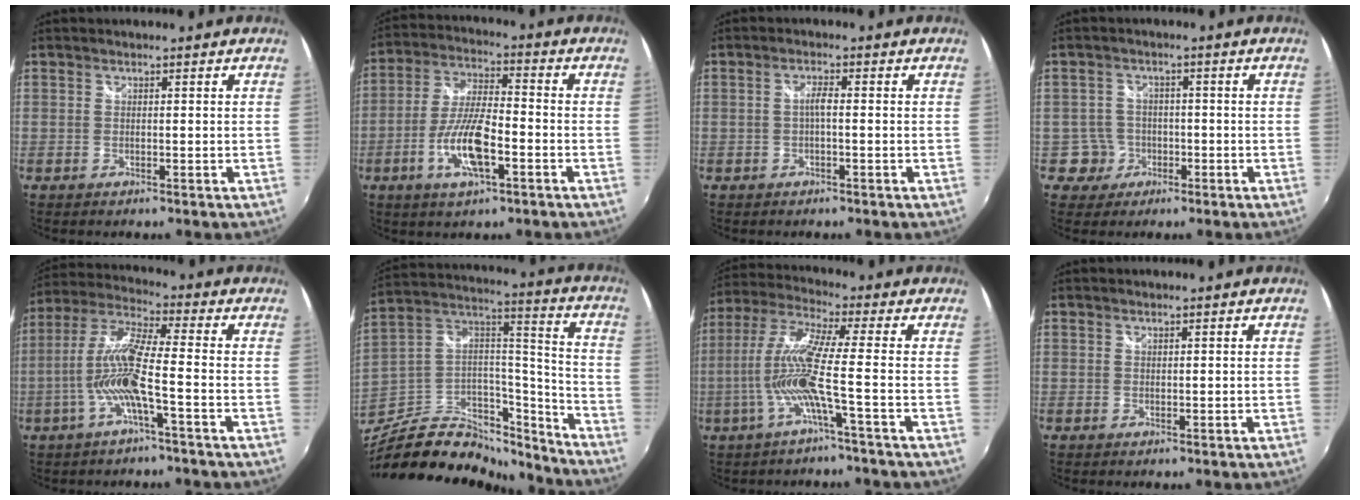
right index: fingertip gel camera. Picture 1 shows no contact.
{"total": 11.3, "force": [-4.4, 3.4, 9.9], "torque": [-0.206, -0.003, -0.083]}
{"total": 1.8, "force": [-0.4, 0.2, 1.7], "torque": [-0.034, 0.005, -0.009]}
{"total": 4.7, "force": [-1.6, 4.4, -0.1], "torque": [-0.002, 0.022, -0.026]}
{"total": 10.8, "force": [-3.7, 0.6, 10.1], "torque": [-0.206, -0.001, -0.068]}
{"total": 27.0, "force": [-21.3, 12.1, 11.3], "torque": [-0.211, 0.062, -0.327]}
{"total": 10.6, "force": [-3.4, -1.3, 9.9], "torque": [-0.189, -0.008, -0.063]}
{"total": 0.0}